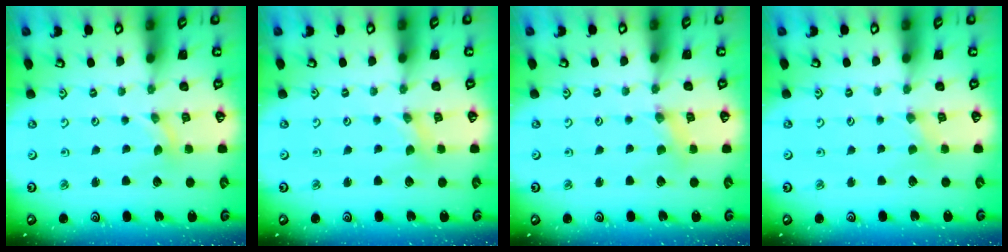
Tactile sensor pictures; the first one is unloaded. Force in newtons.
{"total": 0.0}
{"total": 1.7, "press": 1.7, "slide": 0.2}
{"total": 0.0}